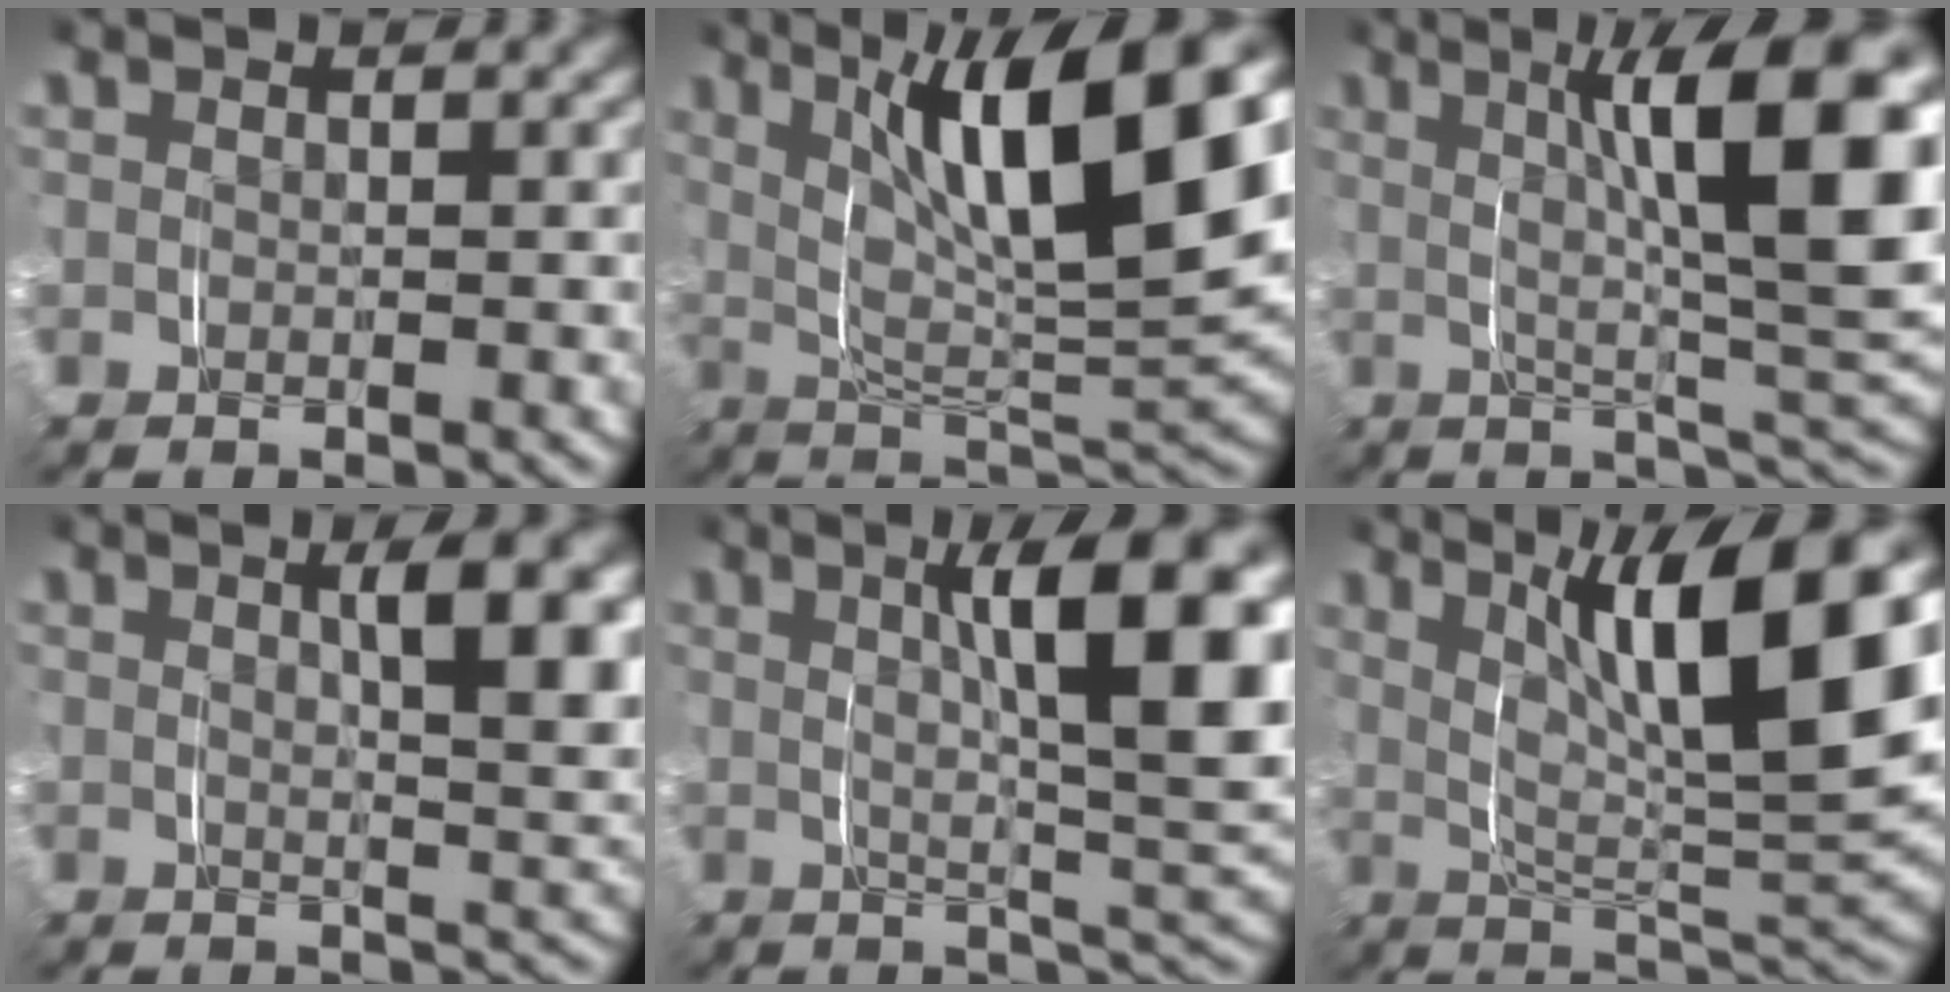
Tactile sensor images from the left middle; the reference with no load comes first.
{"total": 14.2, "force": [4.6, 4.9, 12.5], "torque": [-0.184, 0.021, 0.069]}
{"total": 12.1, "force": [2.4, 3.3, 11.4], "torque": [-0.150, 0.009, 0.033]}
{"total": 5.6, "force": [1.7, 1.3, 5.2], "torque": [-0.072, 0.001, 0.029]}
{"total": 10.2, "force": [2.2, 2.5, 9.6], "torque": [-0.121, 0.017, 0.031]}
{"total": 12.8, "force": [3.9, 4.2, 11.5], "torque": [-0.166, 0.013, 0.059]}